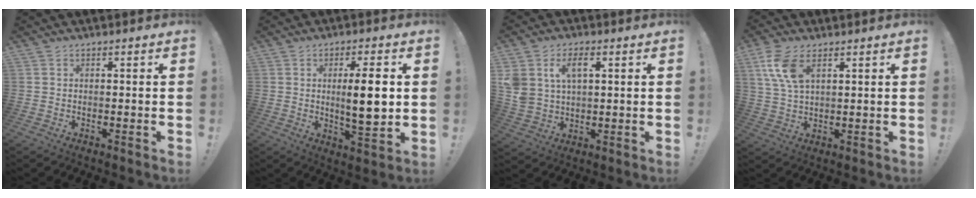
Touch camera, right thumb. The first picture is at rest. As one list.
[{"total": 11.0, "force": [1.0, 2.3, 10.7], "torque": [-0.172, -0.009, 0.010]}, {"total": 8.6, "force": [3.5, 5.5, 5.6], "torque": [-0.101, -0.001, 0.065]}, {"total": 9.2, "force": [4.4, 4.6, 6.7], "torque": [-0.145, -0.013, 0.081]}]